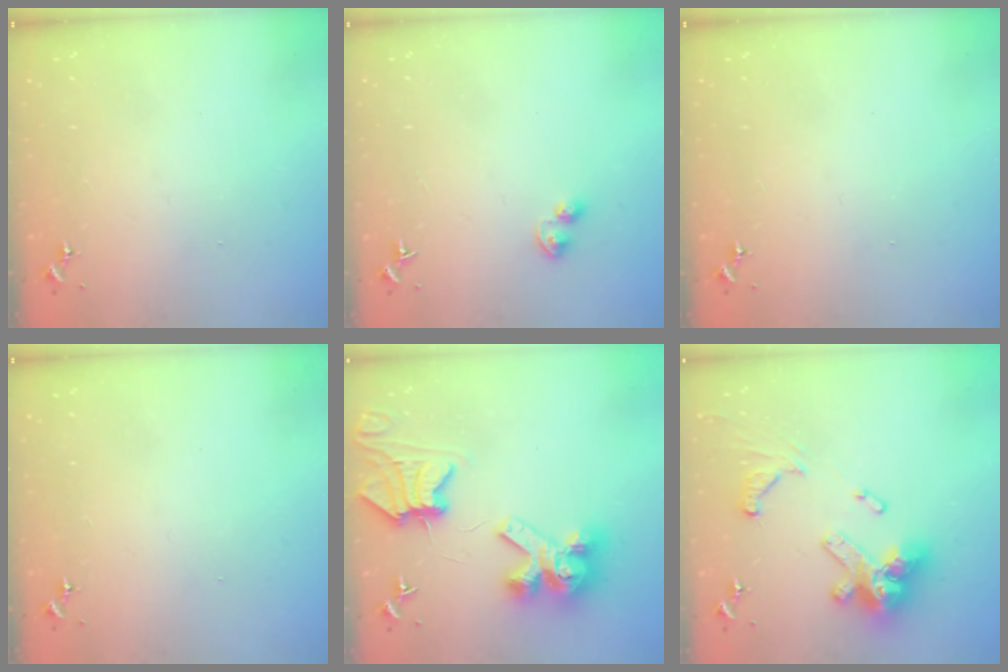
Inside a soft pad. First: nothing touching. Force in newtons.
{"total": 4.2, "press": 4.1, "slide": 0.8}
{"total": 0.0}
{"total": 0.0}
{"total": 12.6, "press": 12.6, "slide": 1.4}
{"total": 18.7, "press": 18.6, "slide": 2.3}